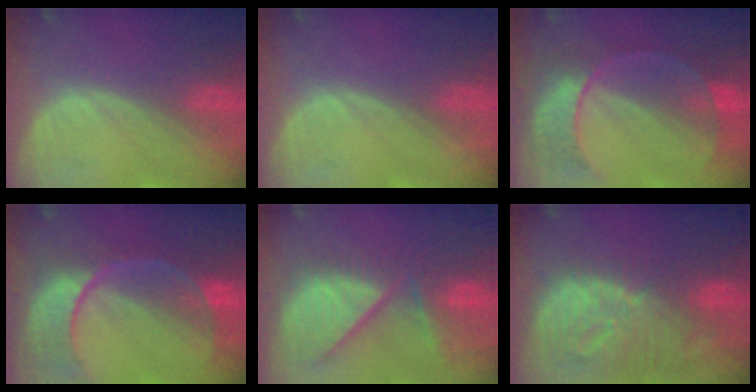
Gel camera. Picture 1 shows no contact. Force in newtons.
{"total": 0.0}
{"total": 7.9, "press": 7.8, "slide": 1.3}
{"total": 11.2, "press": 9.4, "slide": 6.1}
{"total": 11.7, "press": 10.4, "slide": 5.3}
{"total": 12.6, "press": 10.8, "slide": 6.4}